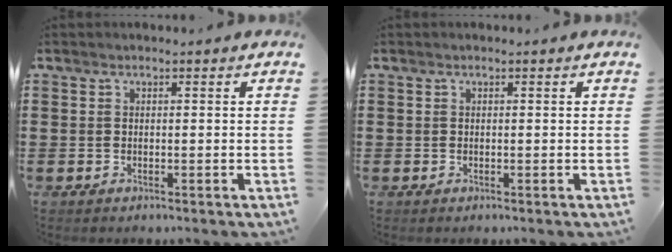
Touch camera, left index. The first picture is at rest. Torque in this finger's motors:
{"motor_torque": [0.02, 0.02, 0.00, 0.01]}